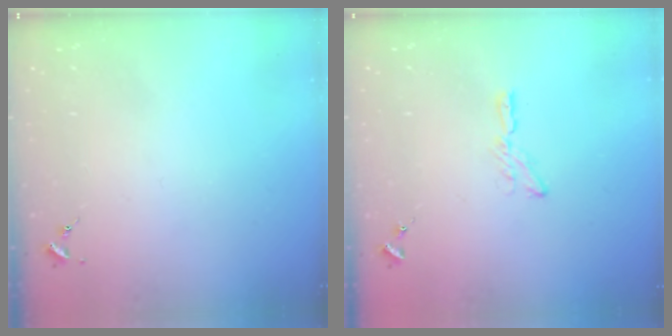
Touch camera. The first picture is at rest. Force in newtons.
{"total": 5.6, "press": 5.6, "slide": 0.4}